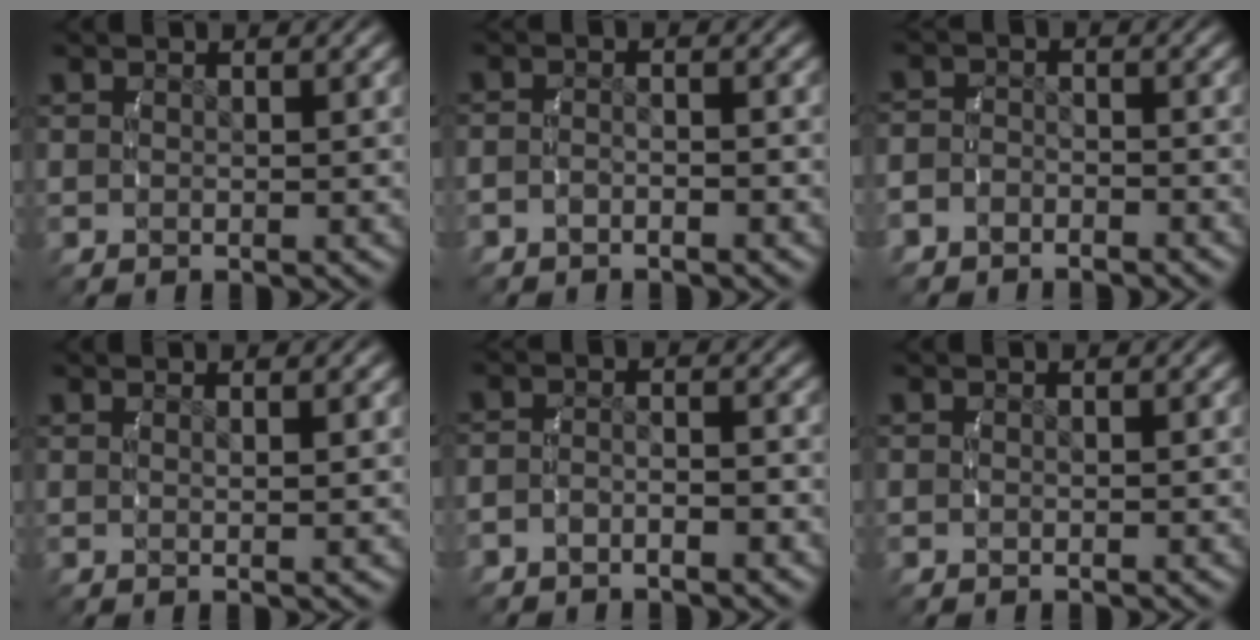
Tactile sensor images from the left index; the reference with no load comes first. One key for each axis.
{"total": 2.0, "fx": -1.6, "fy": 1.1, "fz": 0.6, "tx": -0.021, "ty": 0.002, "tz": -0.030}
{"total": 3.0, "fx": -2.5, "fy": 1.7, "fz": 0.3, "tx": -0.017, "ty": -0.011, "tz": -0.041}
{"total": 1.2, "fx": 0.5, "fy": -0.8, "fz": 0.7, "tx": -0.012, "ty": 0.000, "tz": 0.010}
{"total": 2.7, "fx": -2.0, "fy": 1.5, "fz": 0.9, "tx": -0.025, "ty": 0.001, "tz": -0.038}
{"total": 0.0}